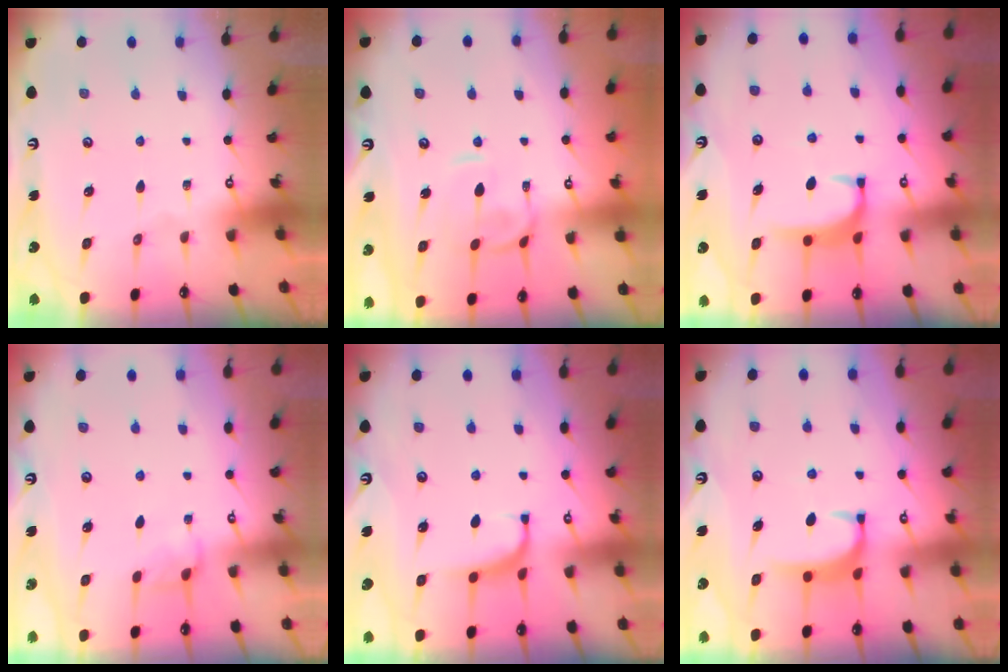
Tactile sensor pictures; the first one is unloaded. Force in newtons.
{"total": 1.0, "press": 0.6, "slide": 0.7}
{"total": 2.0, "press": 1.9, "slide": 0.5}
{"total": 2.8, "press": 2.8, "slide": 0.4}
{"total": 1.4, "press": 1.2, "slide": 0.7}
{"total": 1.8, "press": 1.7, "slide": 0.5}